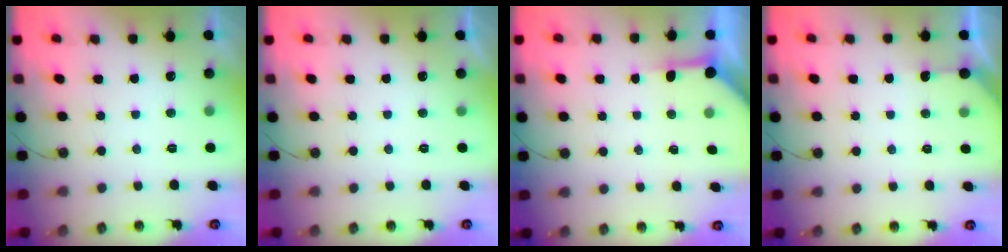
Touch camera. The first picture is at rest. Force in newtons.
{"total": 0.0}
{"total": 3.9, "press": 3.9, "slide": 0.4}
{"total": 4.1, "press": 4.1, "slide": 0.5}